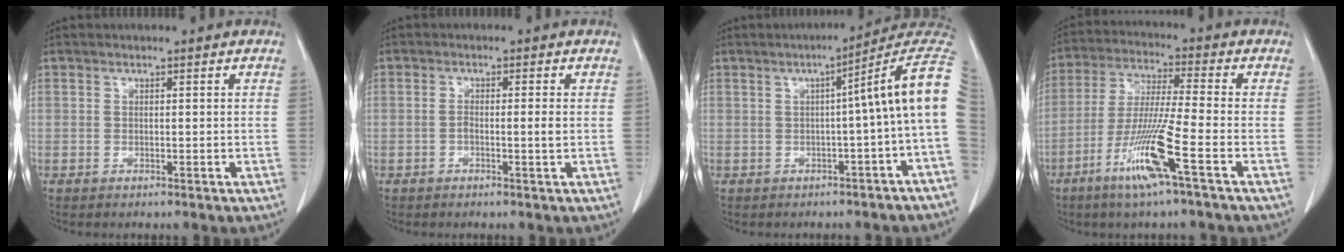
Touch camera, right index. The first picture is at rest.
{"total": 1.9, "force": [-0.4, 0.0, 1.9], "torque": [-0.036, 0.002, -0.005]}
{"total": 9.0, "force": [0.3, -1.1, 9.0], "torque": [-0.096, 0.032, -0.007]}
{"total": 11.6, "force": [-5.5, -0.9, 10.2], "torque": [-0.205, -0.020, -0.107]}